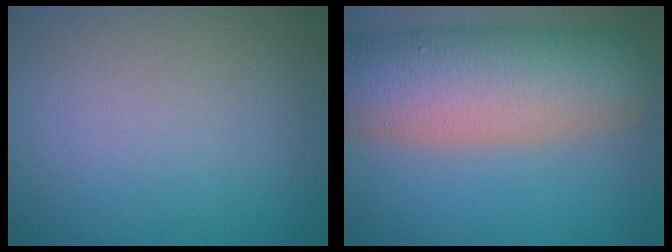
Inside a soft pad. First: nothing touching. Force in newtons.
{"total": 11.8, "press": 11.8, "slide": 0.6}